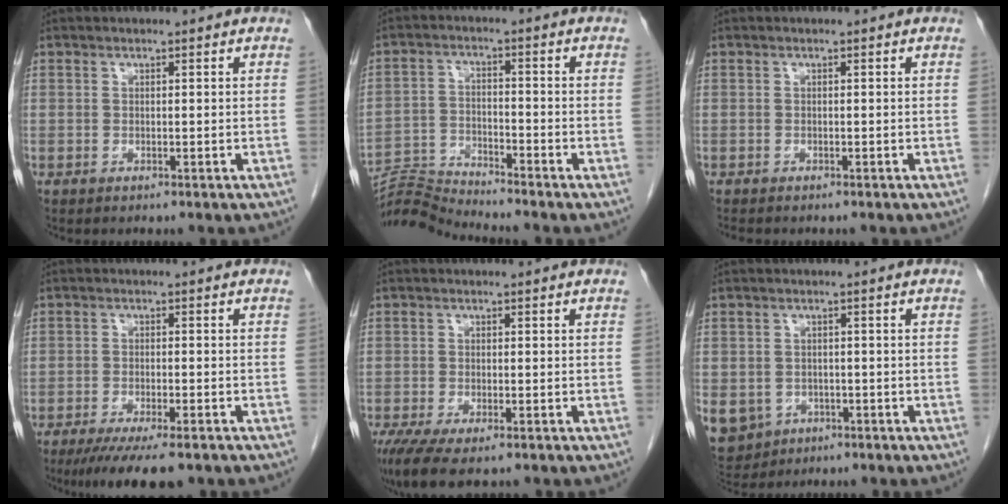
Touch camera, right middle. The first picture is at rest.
{"total": 7.0, "force": [-6.6, -2.0, -0.8], "torque": [0.004, -0.004, -0.126]}
{"total": 1.7, "force": [-1.5, 0.5, 0.6], "torque": [-0.014, -0.004, -0.018]}
{"total": 9.5, "force": [-7.1, 1.8, 6.1], "torque": [-0.086, -0.016, -0.108]}
{"total": 7.3, "force": [-5.0, 2.2, 4.8], "torque": [-0.081, -0.018, -0.081]}
{"total": 11.2, "force": [-4.7, 9.4, 3.8], "torque": [-0.118, -0.001, -0.058]}